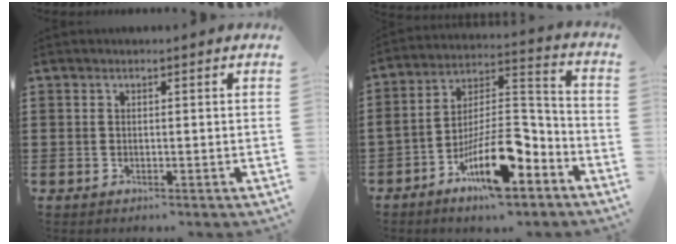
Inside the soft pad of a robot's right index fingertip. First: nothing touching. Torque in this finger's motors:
{"motor_torque": [2.14, 0.00, 1.05, 0.21]}